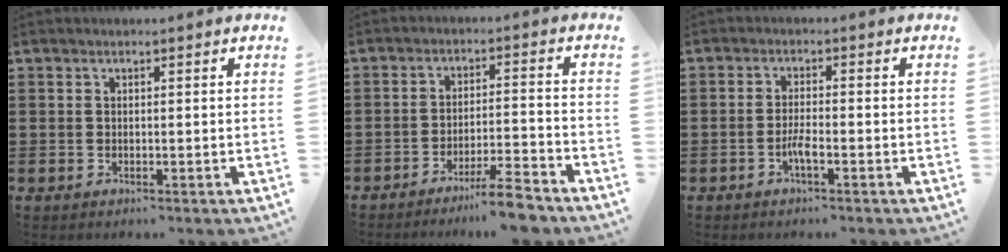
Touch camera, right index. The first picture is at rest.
{"total": 6.6, "force": [-5.6, -0.2, 3.4], "torque": [-0.054, -0.007, -0.102]}
{"total": 2.8, "force": [-1.4, 0.5, 2.4], "torque": [-0.049, -0.002, -0.027]}